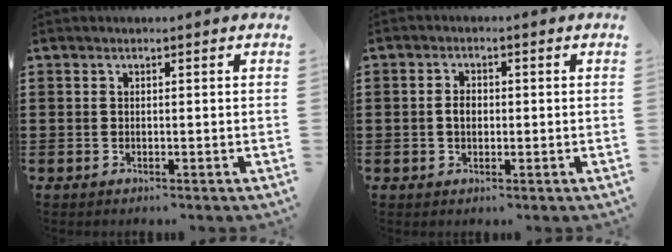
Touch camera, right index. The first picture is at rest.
{"total": 2.2, "force": [-0.2, 1.5, 1.6], "torque": [-0.033, 0.006, -0.005]}